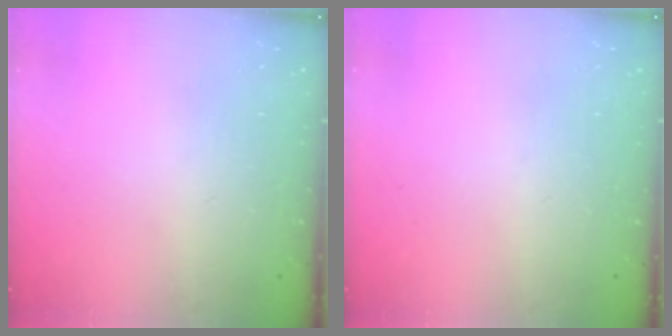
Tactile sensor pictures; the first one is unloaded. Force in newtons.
{"total": 0.0}